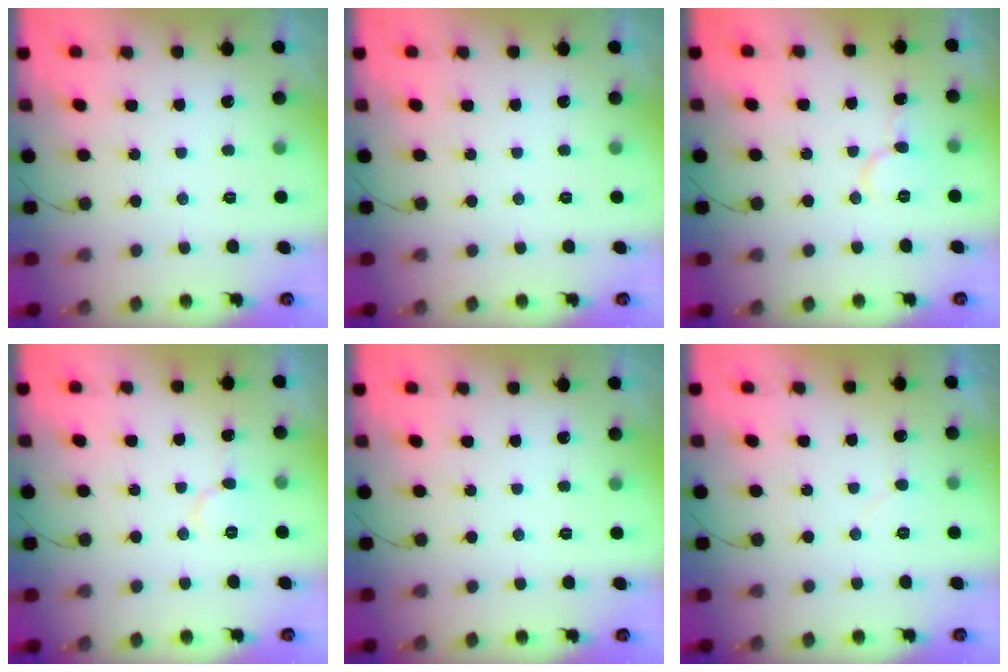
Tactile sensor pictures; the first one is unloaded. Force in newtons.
{"total": 0.0}
{"total": 6.3, "press": 6.3, "slide": 0.6}
{"total": 5.7, "press": 5.6, "slide": 0.6}
{"total": 0.0}
{"total": 4.6, "press": 4.6, "slide": 0.2}